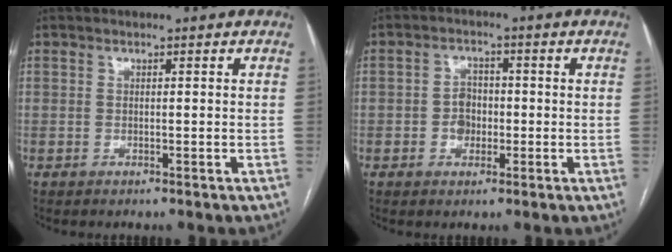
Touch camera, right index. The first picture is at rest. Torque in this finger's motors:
{"motor_torque": [0.59, -0.08, 0.04, 0.04]}